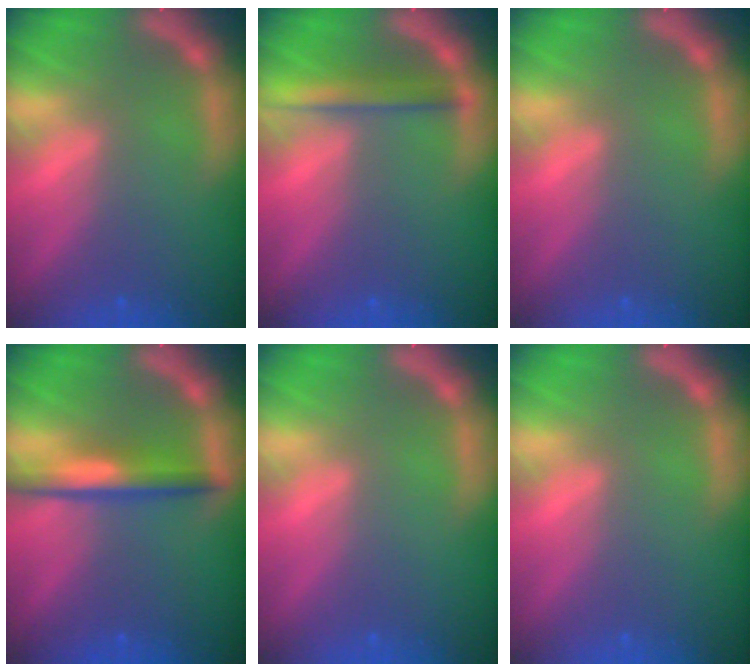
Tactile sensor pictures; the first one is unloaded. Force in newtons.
{"total": 2.9}
{"total": 0.0}
{"total": 4.0}
{"total": 0.0}
{"total": 0.0}